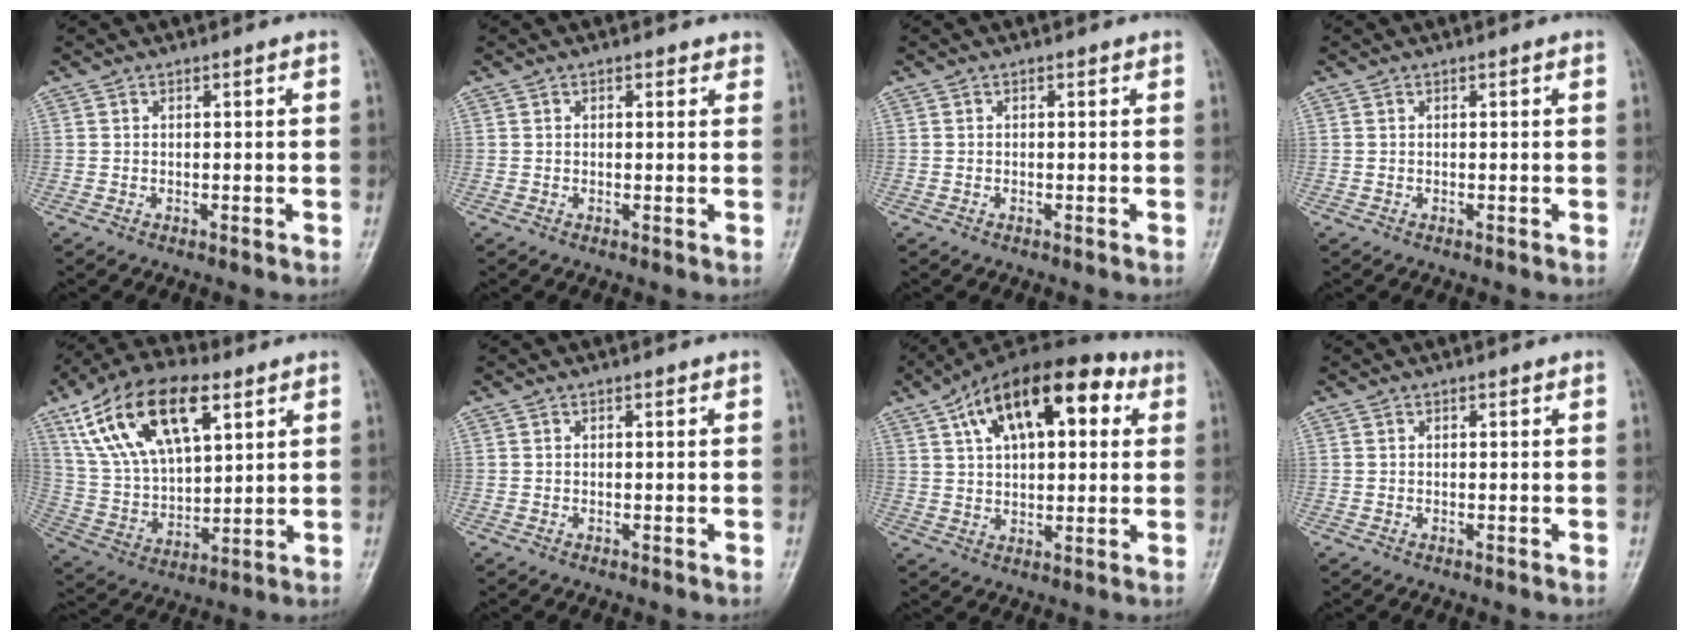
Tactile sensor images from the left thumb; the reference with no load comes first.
{"total": 1.4, "force": [0.9, 1.0, 0.5], "torque": [0.009, -0.003, 0.006]}
{"total": 0.0}
{"total": 0.0}
{"total": 20.4, "force": [9.6, 10.1, 14.8], "torque": [-0.254, -0.013, 0.180]}
{"total": 0.0}
{"total": 19.1, "force": [7.4, 9.6, 14.7], "torque": [-0.207, 0.015, 0.114]}
{"total": 0.0}